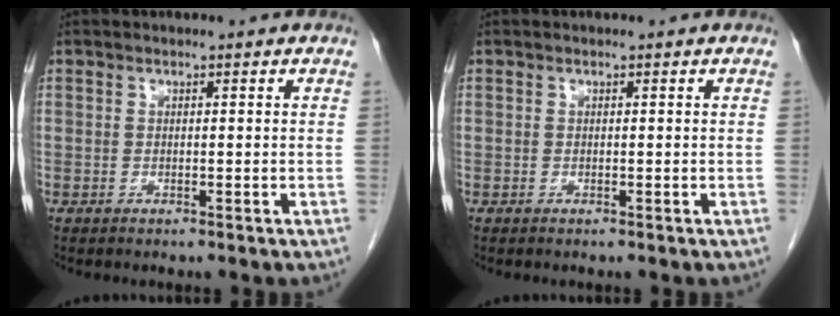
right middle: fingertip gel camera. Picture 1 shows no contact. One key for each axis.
{"total": 0.0}